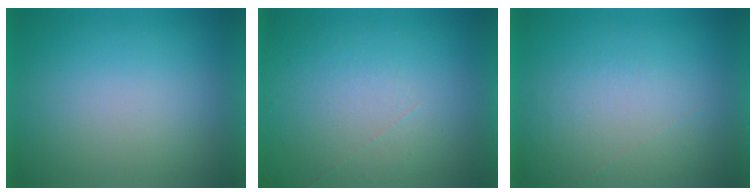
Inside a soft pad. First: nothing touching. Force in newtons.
{"total": 1.1}
{"total": 1.0}